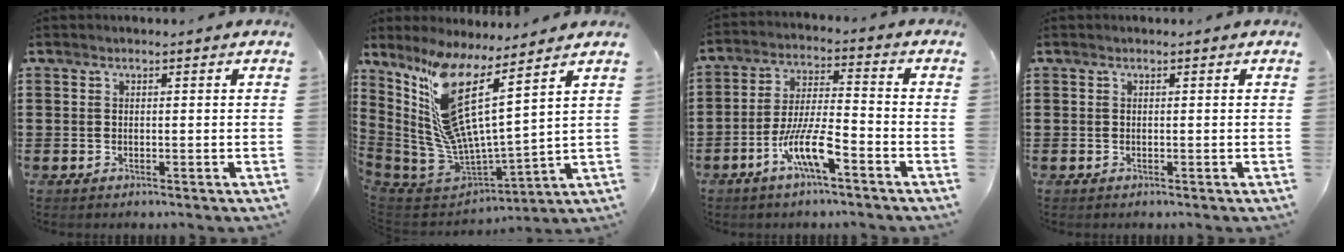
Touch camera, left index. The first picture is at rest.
{"total": 12.3, "force": [6.4, 1.8, 10.4], "torque": [-0.250, -0.078, 0.097]}
{"total": 9.2, "force": [-5.1, 1.9, 7.4], "torque": [-0.157, 0.000, -0.098]}
{"total": 0.0}